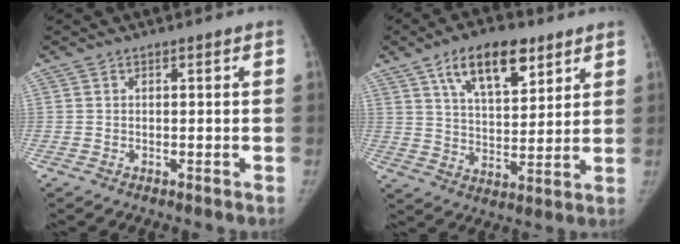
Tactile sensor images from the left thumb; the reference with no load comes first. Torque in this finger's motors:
{"motor_torque": [1.69, 1.10, 1.52, -1.18, 0.41]}